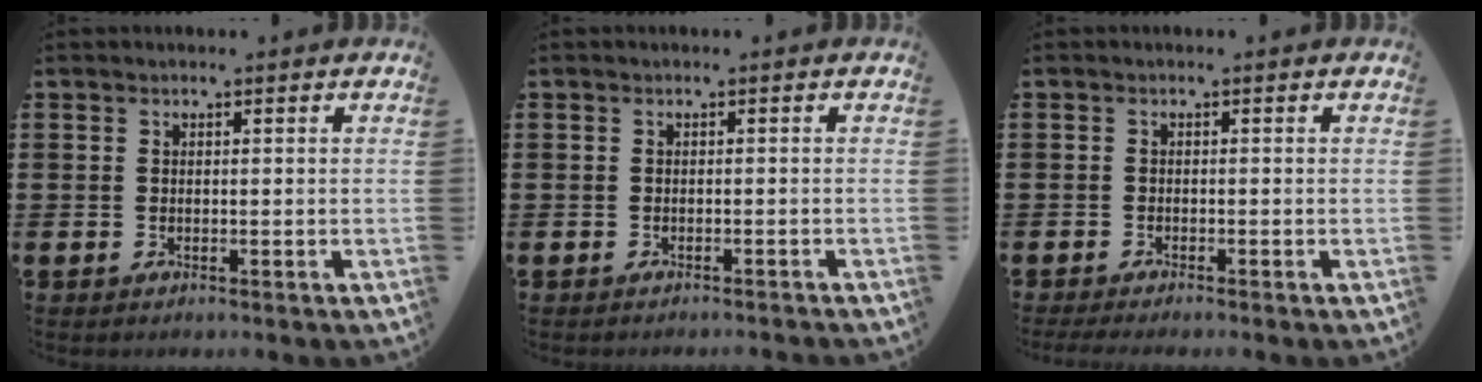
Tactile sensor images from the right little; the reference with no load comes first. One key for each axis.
{"total": 0.5, "fx": -0.5, "fy": -0.1, "fz": 0.0, "tx": 0.000, "ty": -0.001, "tz": -0.011}
{"total": 0.9, "fx": -0.6, "fy": 0.0, "fz": 0.6, "tx": -0.008, "ty": -0.002, "tz": -0.013}